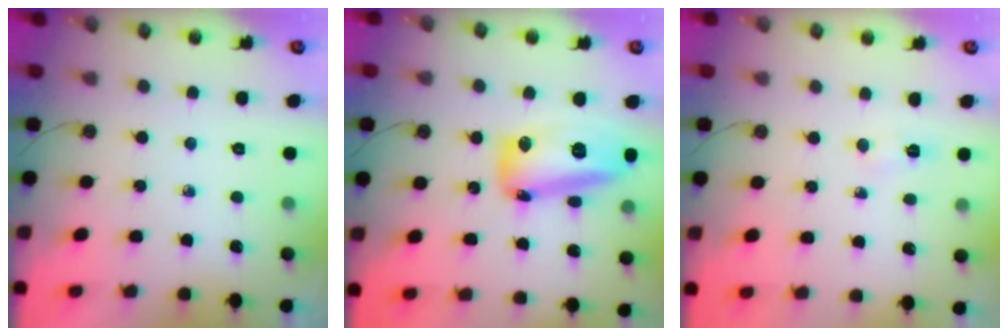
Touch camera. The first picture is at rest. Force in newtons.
{"total": 30.4, "press": 21.3, "slide": 21.7}
{"total": 2.9, "press": 2.9, "slide": 0.4}